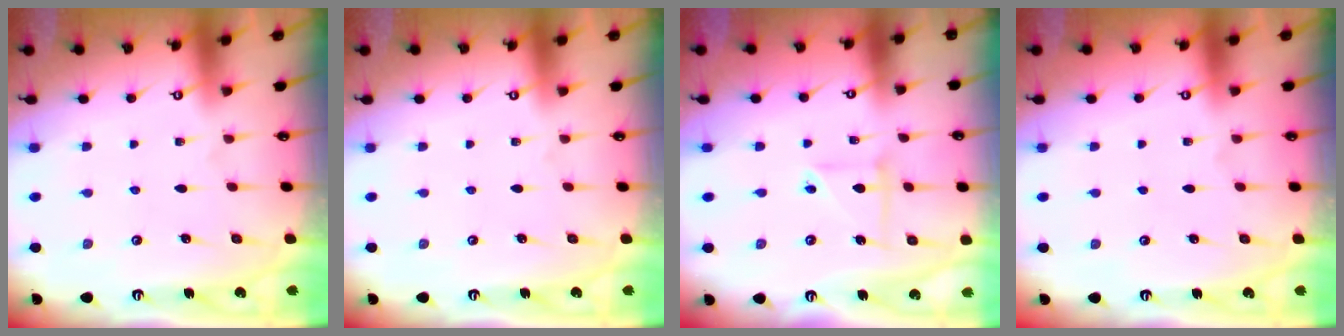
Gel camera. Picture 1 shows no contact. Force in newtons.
{"total": 0.0}
{"total": 4.2, "press": 4.2, "slide": 0.4}
{"total": 0.0}